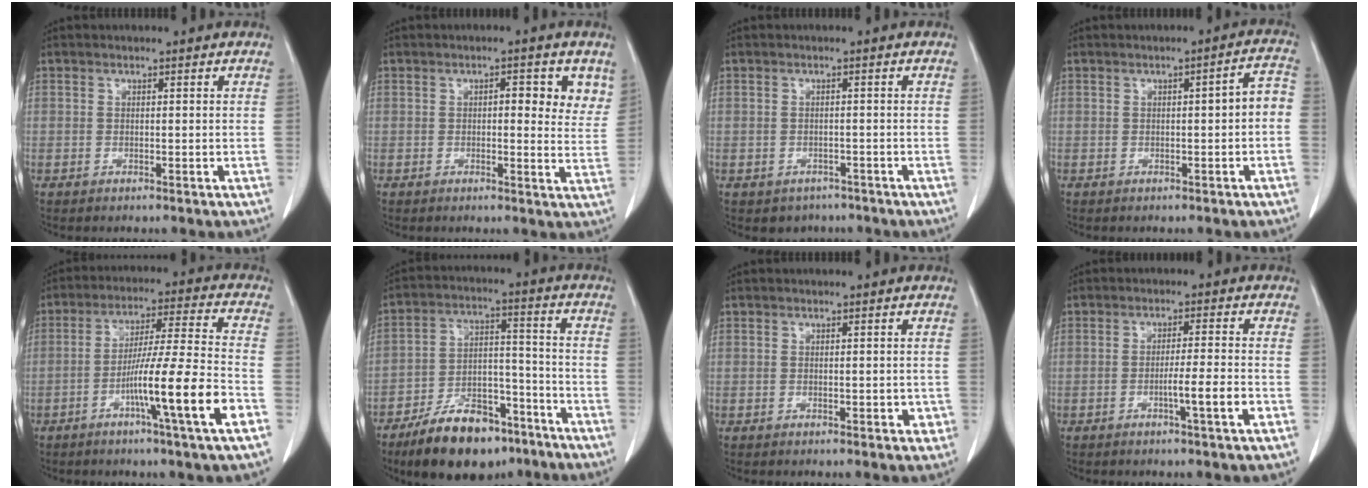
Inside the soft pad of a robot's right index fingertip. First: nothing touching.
{"total": 6.0, "force": [2.4, 2.3, 5.0], "torque": [-0.048, -0.001, 0.023]}
{"total": 3.2, "force": [-2.3, 2.2, 0.2], "torque": [-0.004, 0.007, -0.029]}
{"total": 3.7, "force": [-0.5, 0.7, 3.6], "torque": [-0.040, 0.017, -0.008]}
{"total": 13.5, "force": [-5.5, -1.5, 12.3], "torque": [-0.213, -0.004, -0.093]}
{"total": 14.9, "force": [-10.6, 6.4, 8.2], "torque": [-0.135, 0.022, -0.176]}
{"total": 1.6, "force": [-0.4, 0.7, 1.3], "torque": [-0.015, 0.002, 0.000]}
{"total": 4.8, "force": [-1.8, -0.7, 4.4], "torque": [-0.067, -0.003, -0.029]}